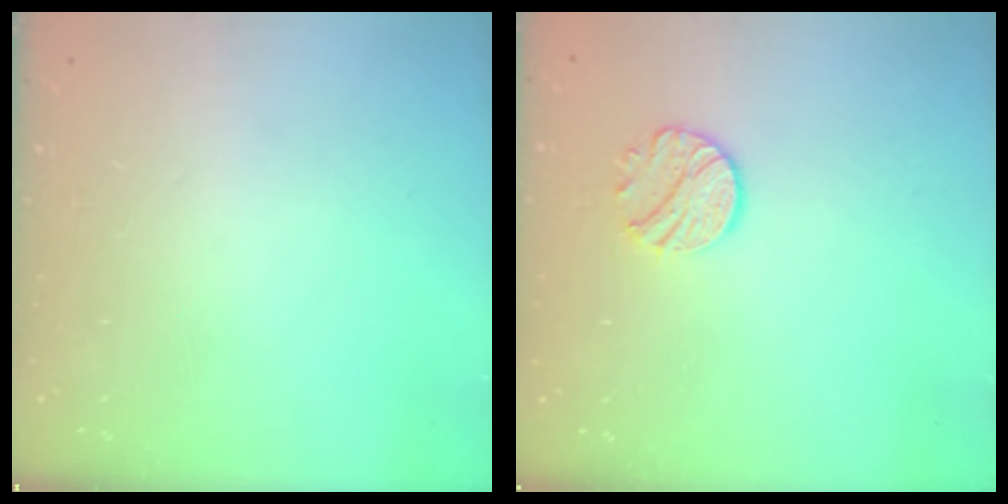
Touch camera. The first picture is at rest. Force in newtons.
{"total": 9.0, "press": 9.0, "slide": 0.3}